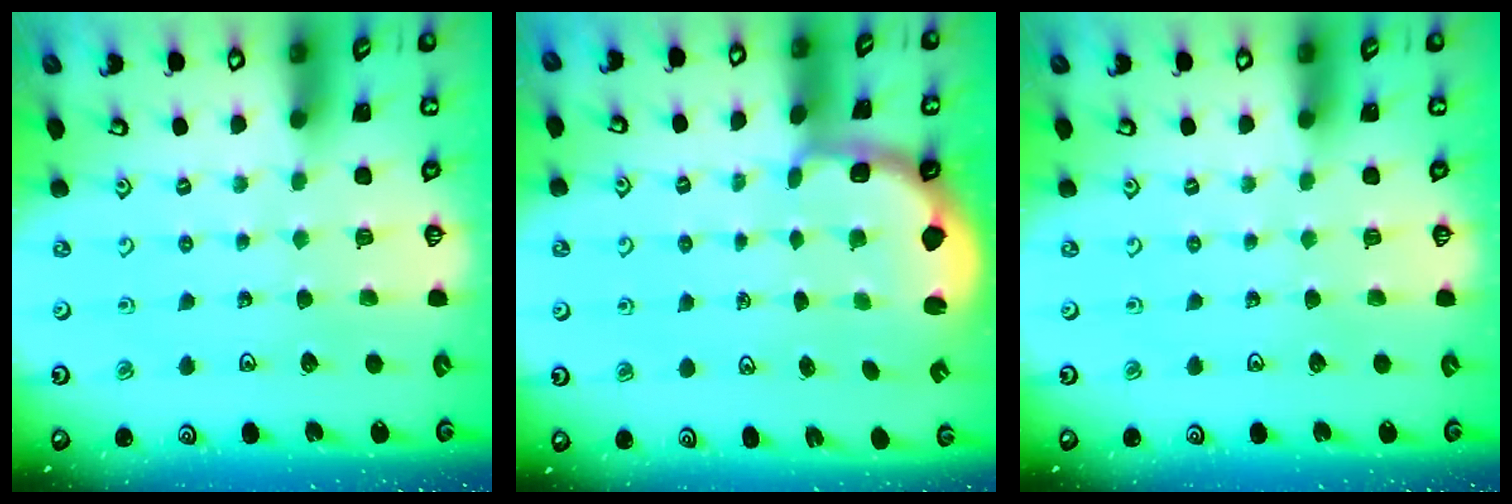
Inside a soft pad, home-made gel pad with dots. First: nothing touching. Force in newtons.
{"total": 2.4, "press": 1.1, "slide": 2.1}
{"total": 0.0}